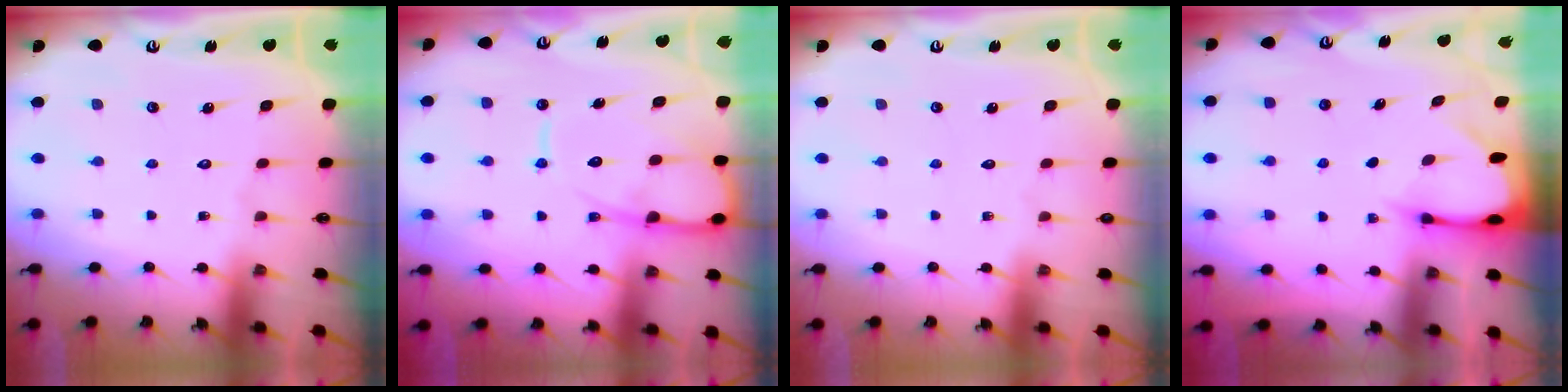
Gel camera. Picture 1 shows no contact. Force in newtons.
{"total": 11.4, "press": 11.3, "slide": 1.1}
{"total": 0.0}
{"total": 2.9, "press": 2.9, "slide": 0.4}